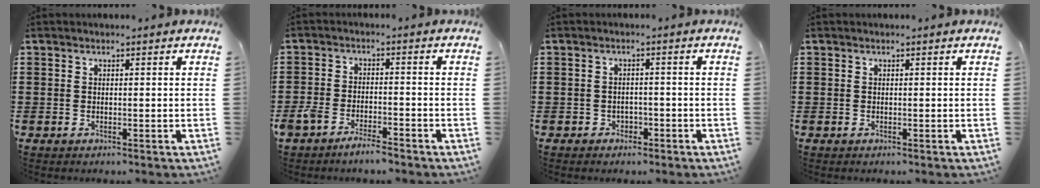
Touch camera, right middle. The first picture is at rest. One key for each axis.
{"total": 3.7, "fx": -3.3, "fy": 0.8, "fz": 1.5, "tx": -0.041, "ty": 0.002, "tz": -0.070}
{"total": 1.4, "fx": -1.1, "fy": 1.0, "fz": 0.1, "tx": -0.008, "ty": 0.001, "tz": -0.026}
{"total": 0.0}